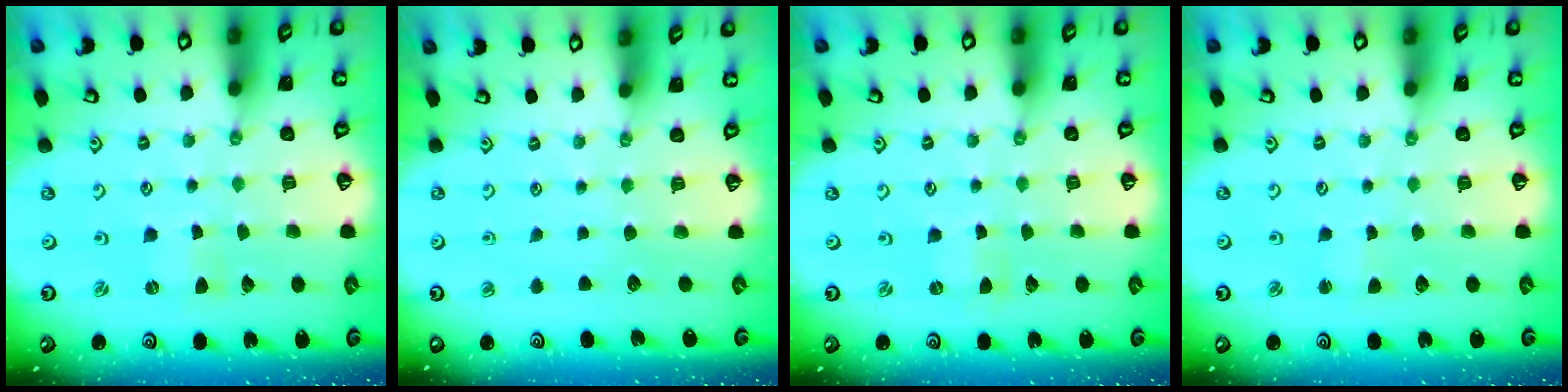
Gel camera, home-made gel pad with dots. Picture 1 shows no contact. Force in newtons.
{"total": 0.0}
{"total": 0.0}
{"total": 1.3, "press": 1.2, "slide": 0.1}